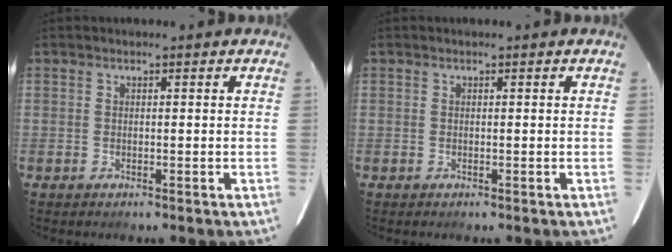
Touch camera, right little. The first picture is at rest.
{"total": 0.0}